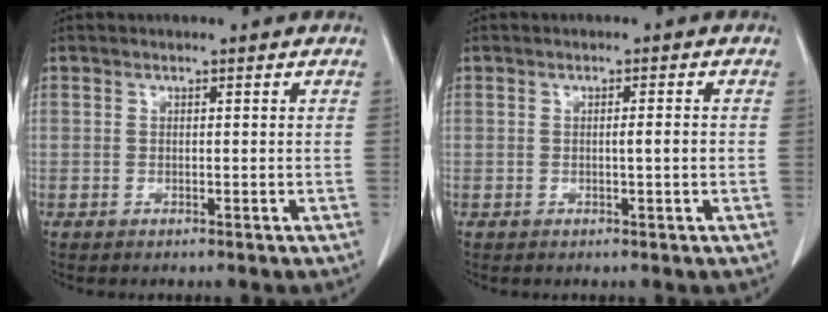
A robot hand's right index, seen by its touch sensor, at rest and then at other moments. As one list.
[{"total": 1.6, "force": [-0.2, -0.1, 1.6], "torque": [-0.025, 0.000, -0.003]}]